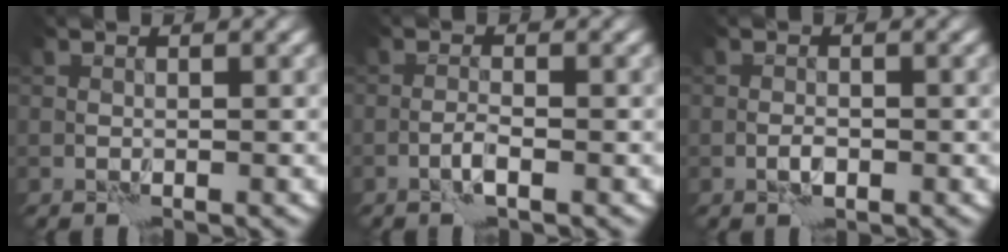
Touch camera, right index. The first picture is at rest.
{"total": 1.1, "force": [-0.5, -0.1, 1.0], "torque": [-0.019, 0.003, -0.012]}
{"total": 0.9, "force": [-0.3, 0.4, 0.7], "torque": [-0.013, 0.000, -0.008]}